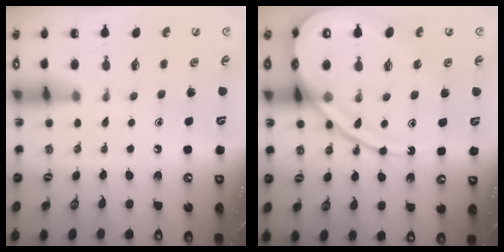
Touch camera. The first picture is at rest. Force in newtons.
{"total": 17.7, "press": 17.6, "slide": 1.8}